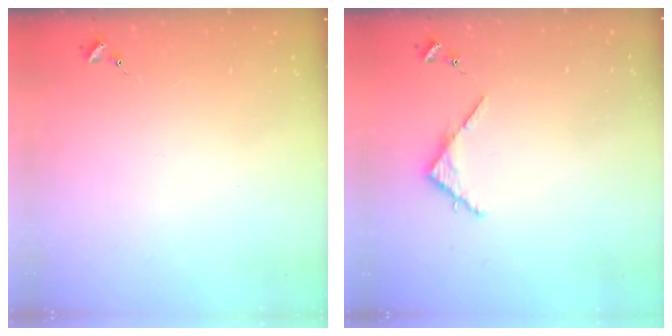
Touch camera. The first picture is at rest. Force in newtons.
{"total": 3.8, "press": 3.8, "slide": 0.4}